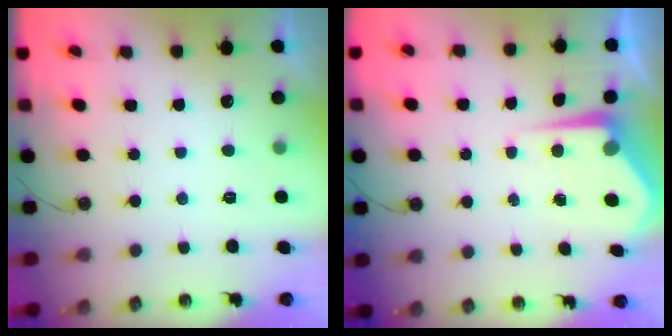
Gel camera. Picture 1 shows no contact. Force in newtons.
{"total": 6.5, "press": 6.5, "slide": 0.5}